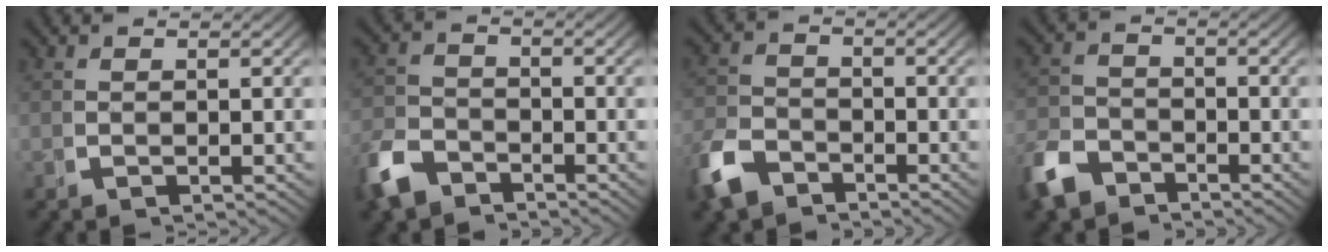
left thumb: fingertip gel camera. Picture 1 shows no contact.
{"total": 4.6, "force": [-3.7, 2.3, 1.4], "torque": [-0.038, -0.017, -0.064]}
{"total": 4.8, "force": [-3.7, 2.6, 1.7], "torque": [-0.044, -0.018, -0.063]}
{"total": 4.7, "force": [-3.9, 2.4, 1.3], "torque": [-0.032, -0.017, -0.067]}